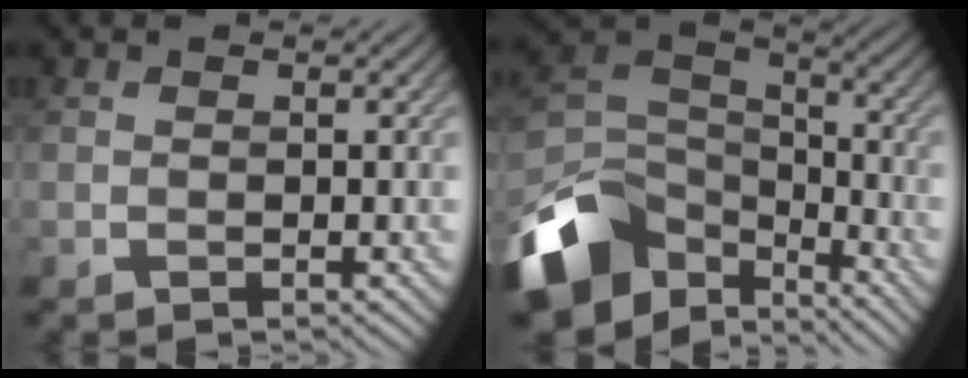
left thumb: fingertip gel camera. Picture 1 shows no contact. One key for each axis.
{"total": 14.9, "fx": -7.7, "fy": 9.1, "fz": 8.8, "tx": -0.238, "ty": -0.027, "tz": -0.134}